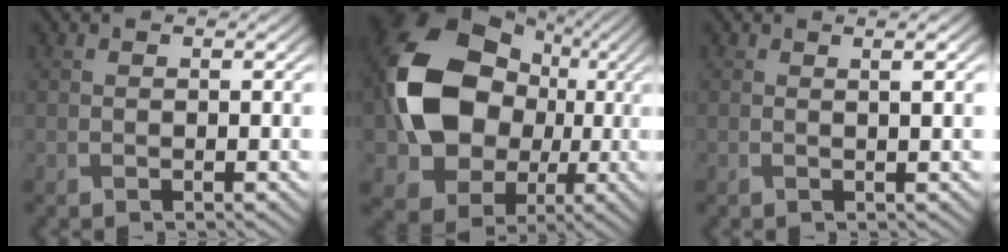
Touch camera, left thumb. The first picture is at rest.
{"total": 15.4, "force": [0.9, 12.9, 8.3], "torque": [-0.177, -0.007, 0.009]}
{"total": 2.0, "force": [0.5, 0.4, 1.9], "torque": [-0.029, 0.011, -0.002]}